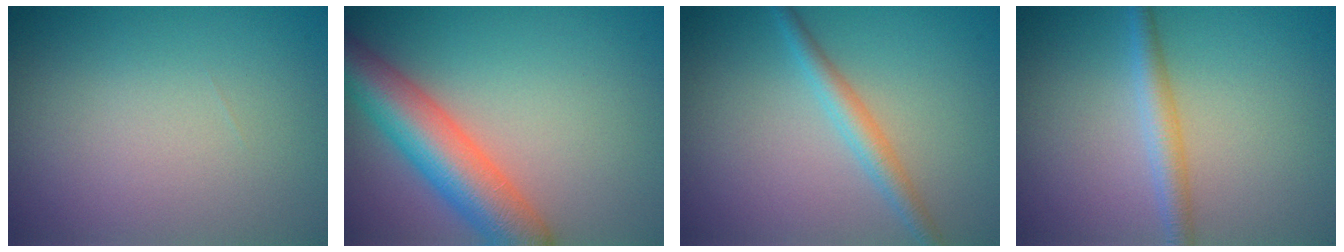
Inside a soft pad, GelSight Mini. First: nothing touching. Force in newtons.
{"total": 7.1, "press": 7.1, "slide": 0.3}
{"total": 1.5, "press": 1.5, "slide": 0.1}
{"total": 2.2, "press": 2.2, "slide": 0.1}